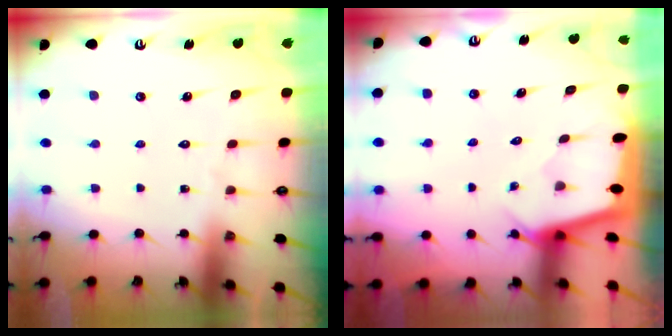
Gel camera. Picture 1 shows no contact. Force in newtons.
{"total": 2.2, "press": 2.2, "slide": 0.1}